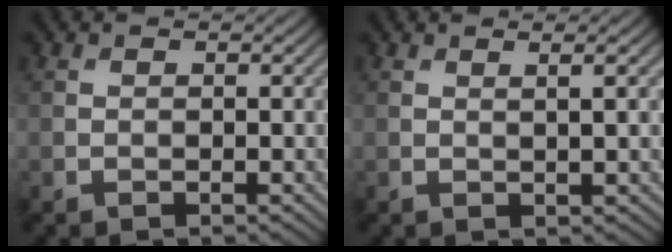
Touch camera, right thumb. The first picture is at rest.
{"total": 3.0, "force": [0.9, 0.6, 2.8], "torque": [-0.039, 0.014, 0.014]}